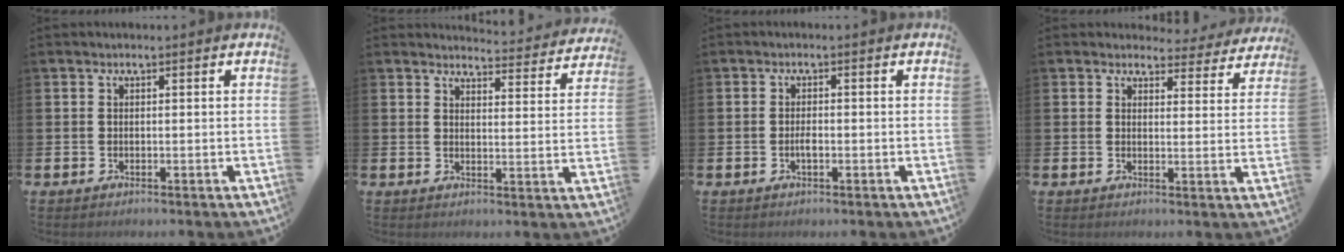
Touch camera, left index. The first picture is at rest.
{"total": 4.1, "force": [4.1, 0.4, 0.2], "torque": [-0.006, -0.032, 0.069]}
{"total": 1.4, "force": [-0.4, 0.5, 1.3], "torque": [-0.016, -0.003, -0.009]}
{"total": 3.4, "force": [3.1, 1.3, 0.2], "torque": [0.000, -0.023, 0.051]}